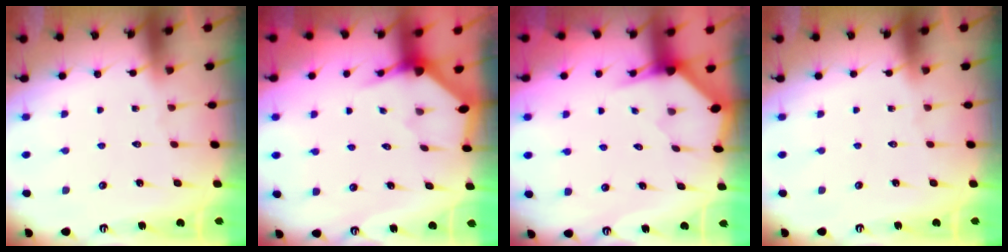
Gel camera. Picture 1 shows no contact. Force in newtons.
{"total": 3.3, "press": 3.3, "slide": 0.3}
{"total": 2.7, "press": 2.7, "slide": 0.2}
{"total": 0.0}